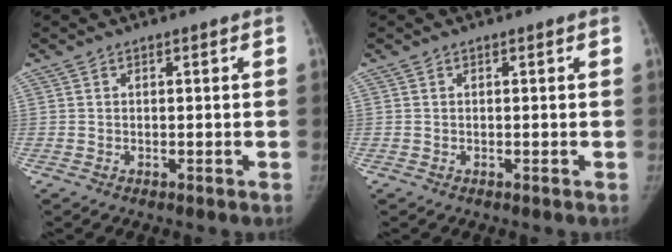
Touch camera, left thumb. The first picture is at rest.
{"total": 0.0}